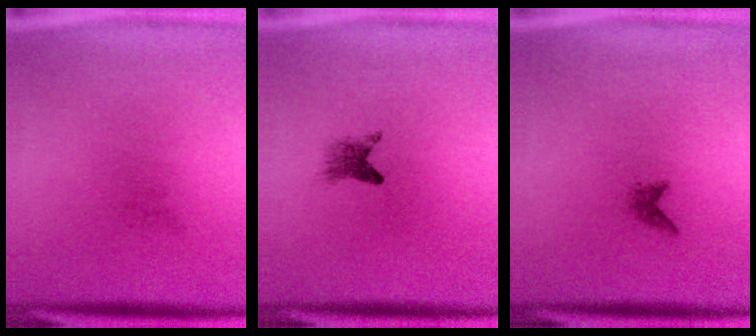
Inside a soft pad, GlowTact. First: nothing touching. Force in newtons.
{"total": 2.0}
{"total": 0.8}